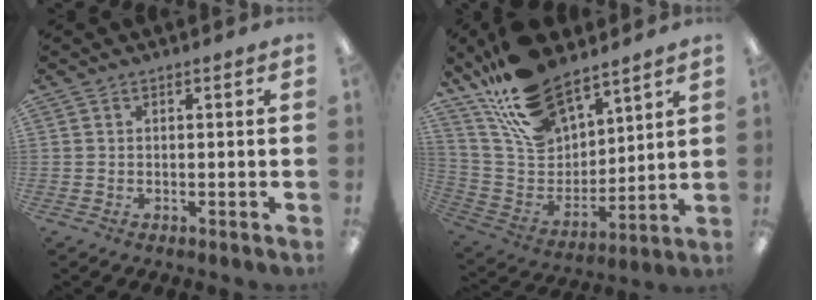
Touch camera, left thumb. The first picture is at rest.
{"total": 20.2, "force": [15.2, 9.8, 9.1], "torque": [-0.181, -0.086, 0.281]}